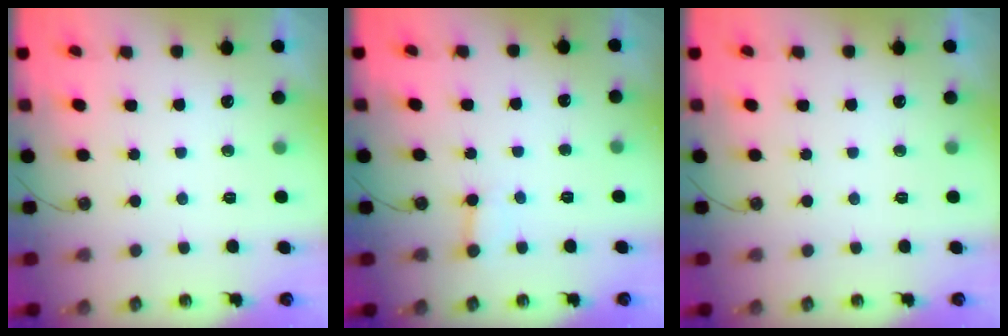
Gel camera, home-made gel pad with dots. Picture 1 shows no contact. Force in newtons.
{"total": 2.2, "press": 2.2, "slide": 0.3}
{"total": 0.0}